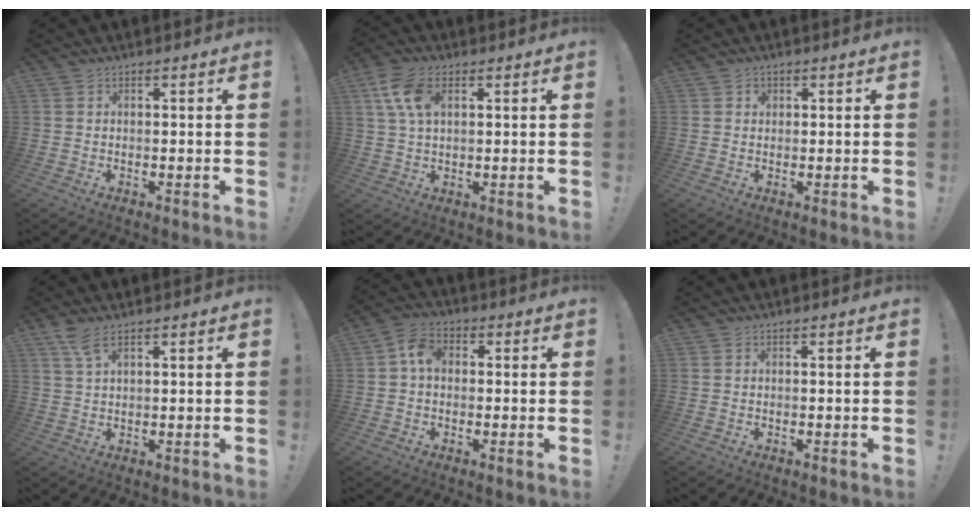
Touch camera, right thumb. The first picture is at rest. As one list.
[{"total": 9.2, "force": [3.4, 5.1, 6.9], "torque": [-0.145, -0.002, 0.063]}, {"total": 1.3, "force": [0.4, 1.2, 0.2], "torque": [0.003, -0.001, 0.005]}, {"total": 4.8, "force": [3.1, 1.4, 3.3], "torque": [-0.072, -0.009, 0.057]}, {"total": 6.7, "force": [0.4, 4.9, 4.5], "torque": [-0.082, 0.016, 0.010]}, {"total": 0.0}]